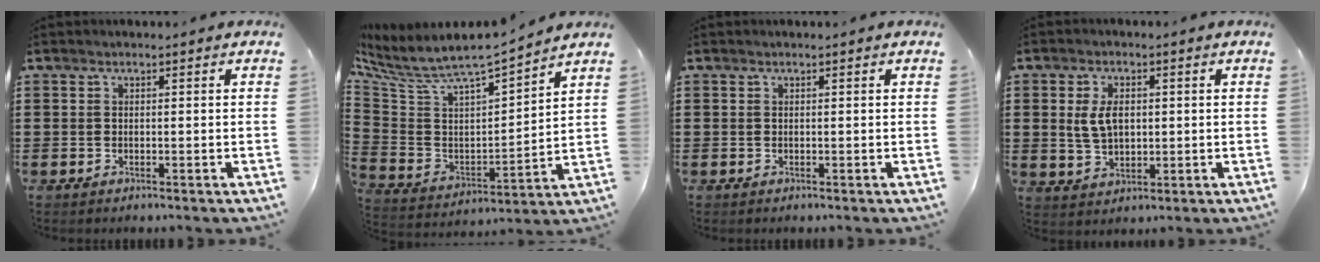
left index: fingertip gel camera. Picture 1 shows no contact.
{"total": 5.8, "force": [5.2, 1.2, 2.4], "torque": [-0.077, -0.050, 0.079]}
{"total": 0.0}
{"total": 4.7, "force": [0.9, 2.7, 3.7], "torque": [-0.078, 0.004, 0.011]}